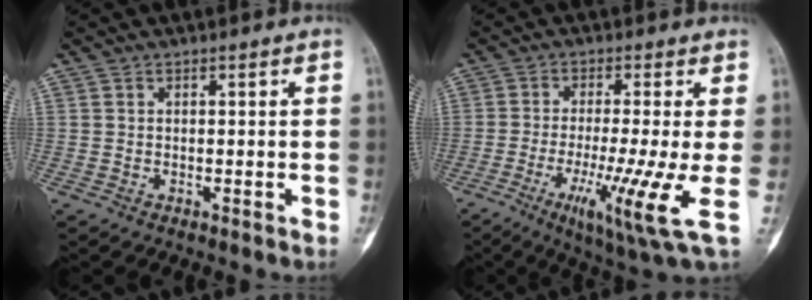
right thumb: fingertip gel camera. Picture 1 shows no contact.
{"total": 11.8, "force": [-2.9, 0.3, 11.4], "torque": [-0.213, -0.027, -0.054]}